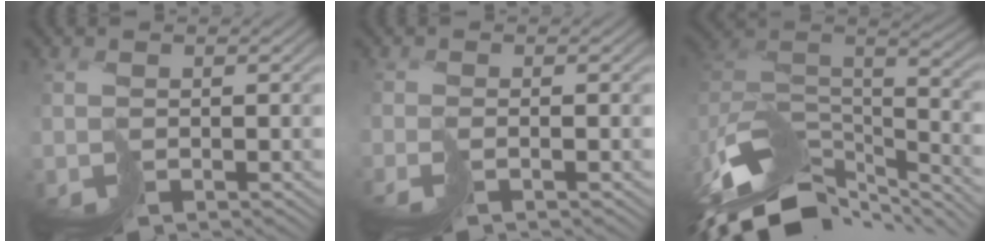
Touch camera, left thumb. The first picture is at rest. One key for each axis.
{"total": 1.6, "fx": -0.7, "fy": -1.3, "fz": -0.5, "tx": 0.019, "ty": 0.003, "tz": -0.015}
{"total": 13.4, "fx": -9.1, "fy": 6.0, "fz": 7.9, "tx": -0.207, "ty": -0.015, "tz": -0.144}